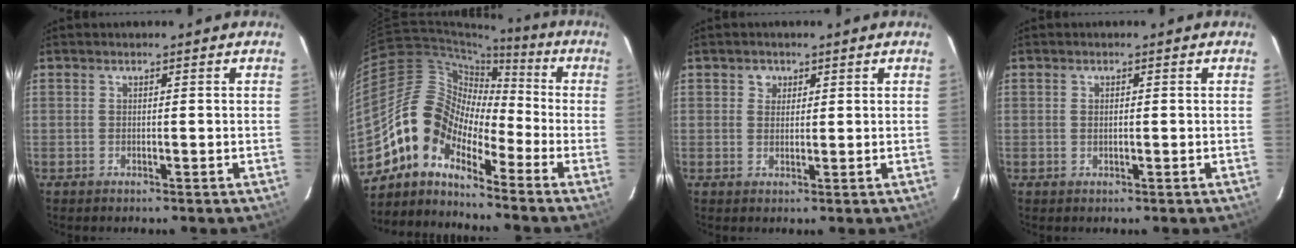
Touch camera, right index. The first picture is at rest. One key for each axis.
{"total": 10.5, "fx": -7.2, "fy": 5.6, "fz": 5.3, "tx": -0.087, "ty": 0.028, "tz": -0.162}
{"total": 2.0, "fx": 0.8, "fy": 1.8, "fz": 0.2, "tx": 0.001, "ty": 0.009, "tz": 0.011}
{"total": 0.7, "fx": 0.0, "fy": 0.4, "fz": 0.6, "tx": -0.011, "ty": 0.002, "tz": 0.000}